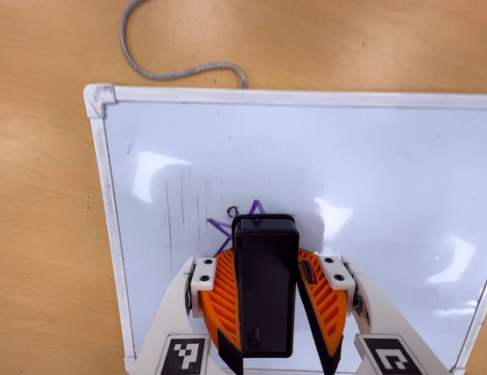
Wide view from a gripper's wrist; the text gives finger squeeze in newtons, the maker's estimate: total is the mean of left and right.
{"total": 11.6, "left": 13.2, "right": 10.0}